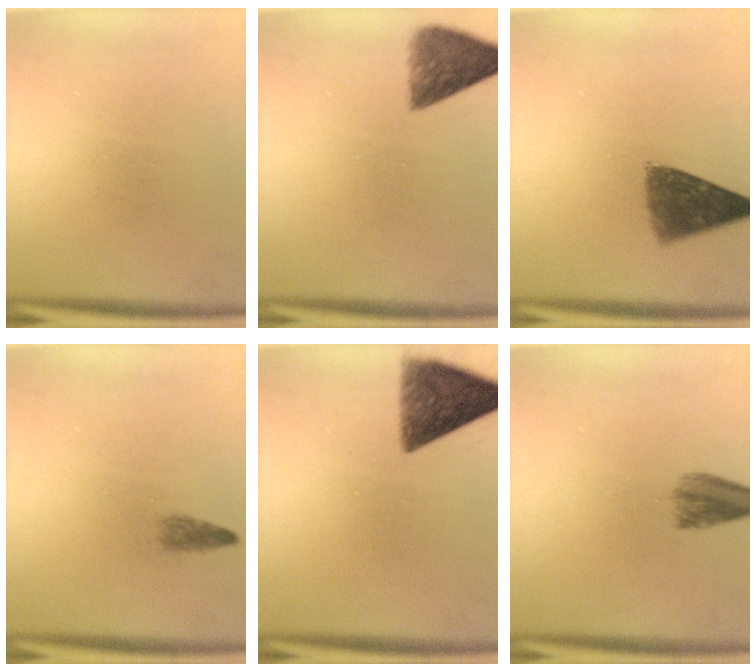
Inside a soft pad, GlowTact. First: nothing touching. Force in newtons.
{"total": 6.5}
{"total": 8.2}
{"total": 1.4}
{"total": 10.0}
{"total": 4.1}